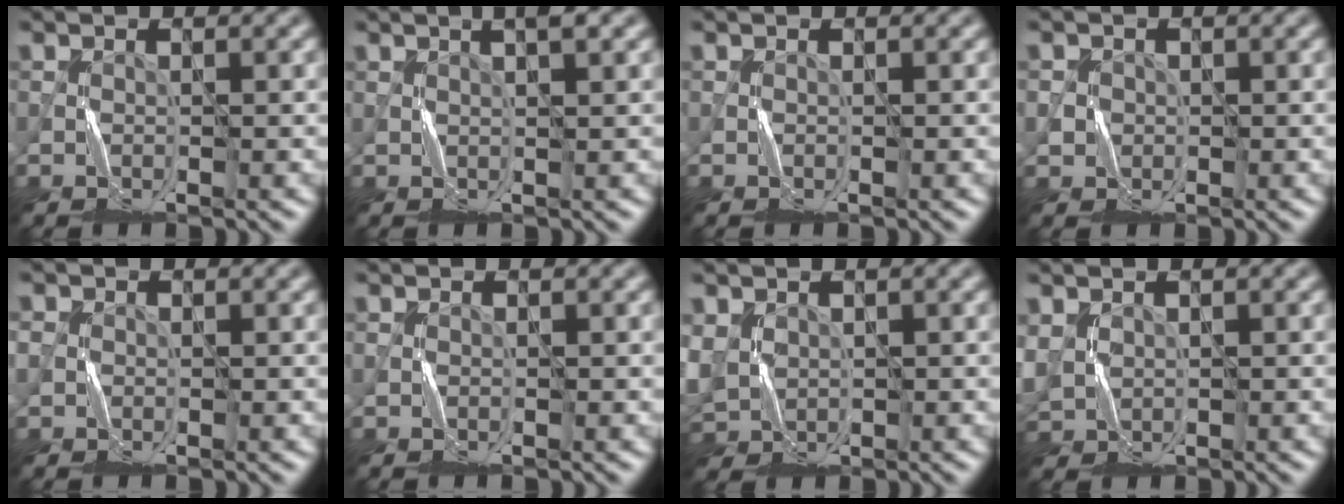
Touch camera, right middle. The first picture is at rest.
{"total": 2.5, "force": [1.5, 0.4, 2.0], "torque": [-0.028, 0.005, 0.022]}
{"total": 0.0}
{"total": 1.3, "force": [0.0, 1.3, -0.3], "torque": [0.006, -0.004, 0.002]}
{"total": 1.2, "force": [-0.1, 1.2, 0.3], "torque": [-0.006, 0.002, -0.003]}
{"total": 0.0}
{"total": 3.5, "force": [0.8, 2.9, 1.9], "torque": [-0.059, -0.002, 0.018]}
{"total": 2.6, "force": [0.9, 2.1, 1.3], "torque": [-0.044, 0.000, 0.023]}